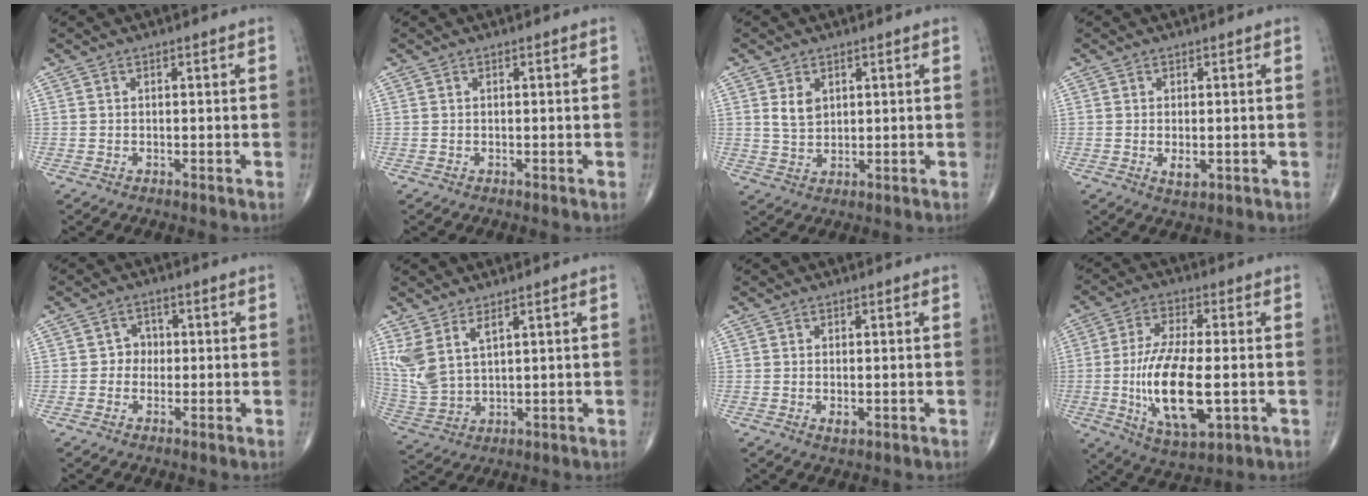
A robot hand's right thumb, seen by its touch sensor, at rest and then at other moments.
{"total": 0.0}
{"total": 4.0, "force": [1.5, 2.8, 2.4], "torque": [-0.033, -0.012, 0.034]}
{"total": 2.5, "force": [-0.5, 1.2, 2.2], "torque": [-0.033, -0.005, -0.005]}
{"total": 2.8, "force": [-0.1, 2.6, 1.0], "torque": [0.010, 0.010, -0.011]}
{"total": 8.0, "force": [4.2, 3.5, 5.9], "torque": [-0.135, -0.017, 0.098]}
{"total": 1.6, "force": [-0.3, 0.7, 1.4], "torque": [-0.022, -0.003, -0.003]}
{"total": 16.1, "force": [-2.5, 6.2, 14.6], "torque": [-0.274, -0.007, -0.039]}